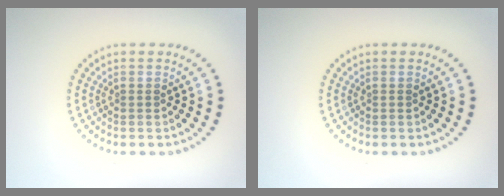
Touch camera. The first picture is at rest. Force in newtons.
{"total": 0.0}